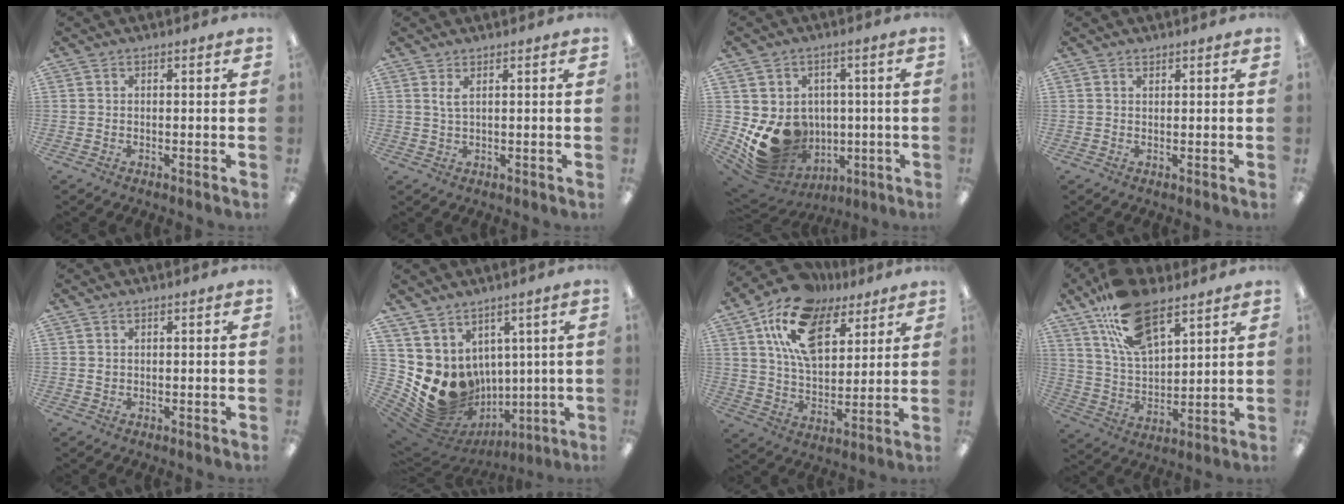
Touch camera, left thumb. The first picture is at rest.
{"total": 2.1, "force": [1.3, 0.5, 1.6], "torque": [-0.037, 0.003, 0.022]}
{"total": 13.3, "force": [-1.9, 11.5, 6.4], "torque": [-0.117, -0.014, -0.018]}
{"total": 0.8, "force": [0.8, 0.3, 0.1], "torque": [-0.003, 0.001, 0.015]}
{"total": 0.9, "force": [0.6, 0.6, 0.3], "torque": [-0.009, 0.002, 0.010]}
{"total": 14.0, "force": [-0.7, 12.6, 6.0], "torque": [-0.134, -0.038, 0.008]}
{"total": 18.2, "force": [10.4, 10.2, 10.9], "torque": [-0.196, -0.030, 0.188]}
{"total": 17.7, "force": [11.2, 8.3, 10.8], "torque": [-0.198, -0.038, 0.202]}